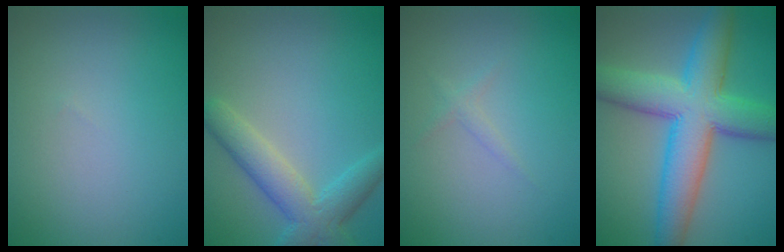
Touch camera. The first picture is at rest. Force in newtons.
{"total": 4.7, "press": 4.7, "slide": 0.4}
{"total": 0.8, "press": 0.8, "slide": 0.0}
{"total": 10.0, "press": 10.0, "slide": 0.4}